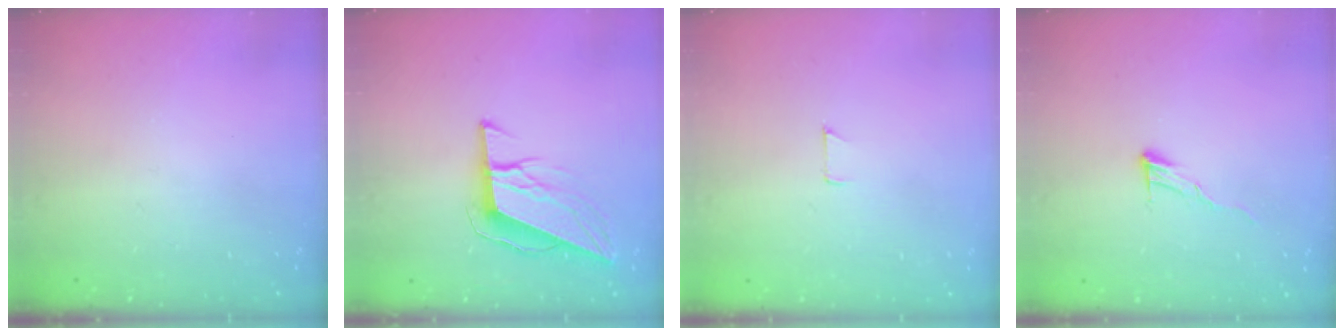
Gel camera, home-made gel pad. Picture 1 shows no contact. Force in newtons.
{"total": 9.9, "press": 9.6, "slide": 2.3}
{"total": 3.6, "press": 3.6, "slide": 0.3}
{"total": 6.6, "press": 6.6, "slide": 0.5}